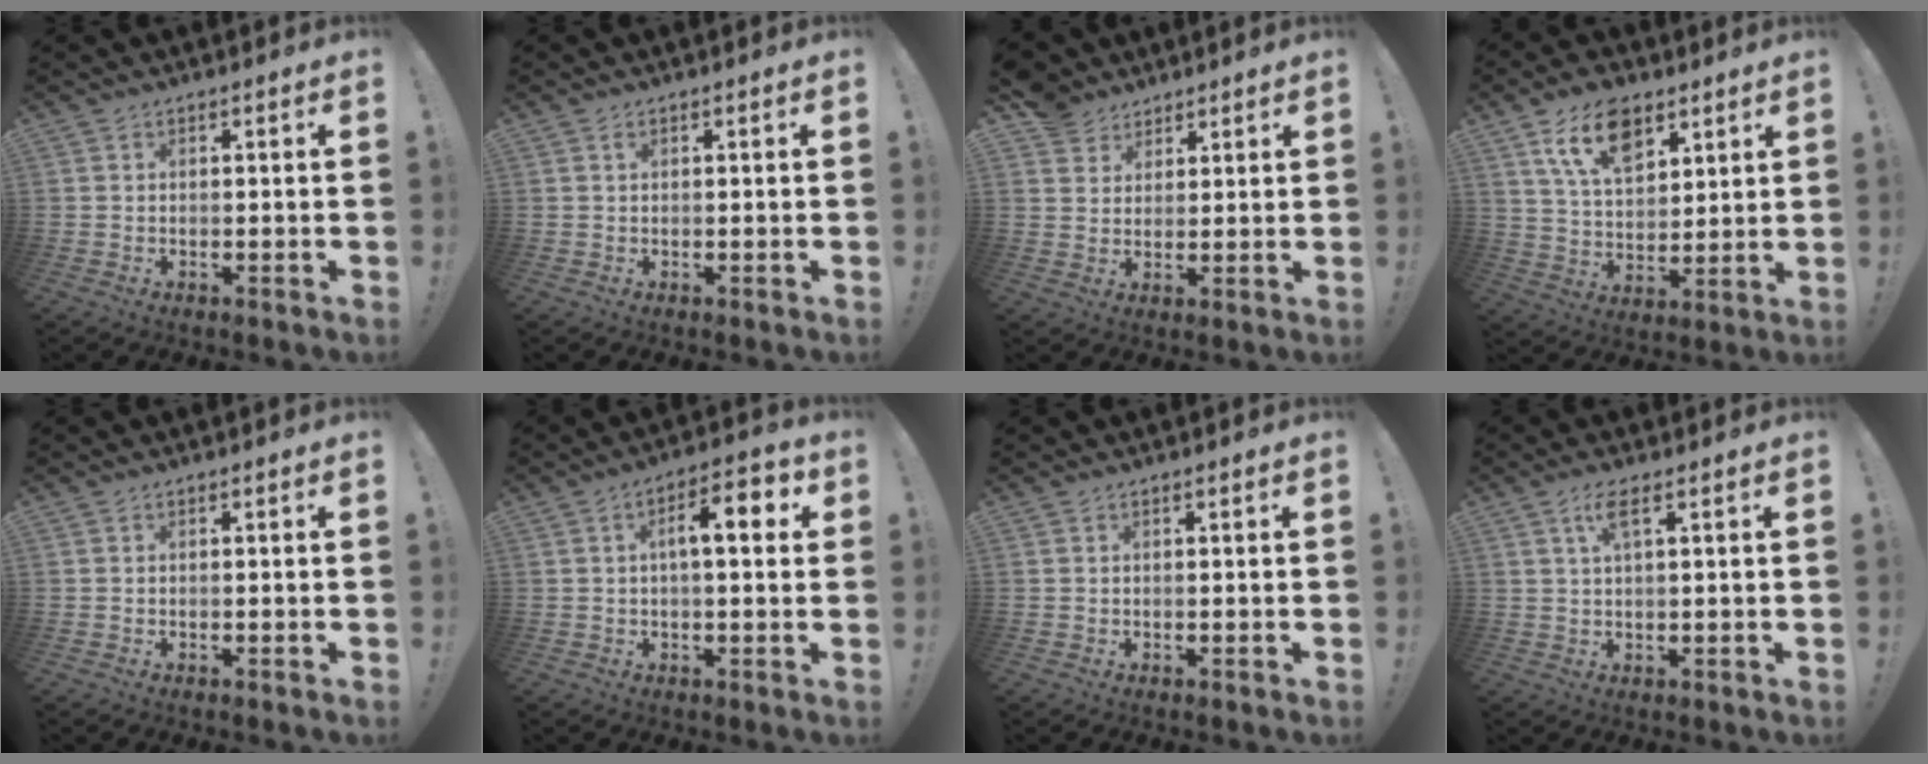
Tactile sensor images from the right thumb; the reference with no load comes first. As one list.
[{"total": 0.7, "force": [0.3, 0.3, 0.5], "torque": [-0.003, -0.001, 0.003]}, {"total": 6.6, "force": [4.8, 4.5, 0.2], "torque": [-0.004, -0.038, 0.095]}, {"total": 14.1, "force": [8.1, 7.7, 8.6], "torque": [-0.146, -0.025, 0.149]}, {"total": 0.0}, {"total": 10.4, "force": [1.9, 4.2, 9.3], "torque": [-0.132, 0.005, 0.026]}, {"total": 0.0}, {"total": 4.7, "force": [2.2, 0.9, 4.0], "torque": [-0.074, -0.001, 0.037]}]